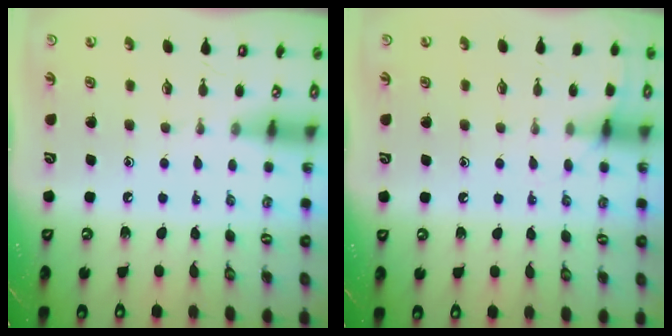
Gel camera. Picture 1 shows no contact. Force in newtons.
{"total": 5.0, "press": 5.0, "slide": 0.6}